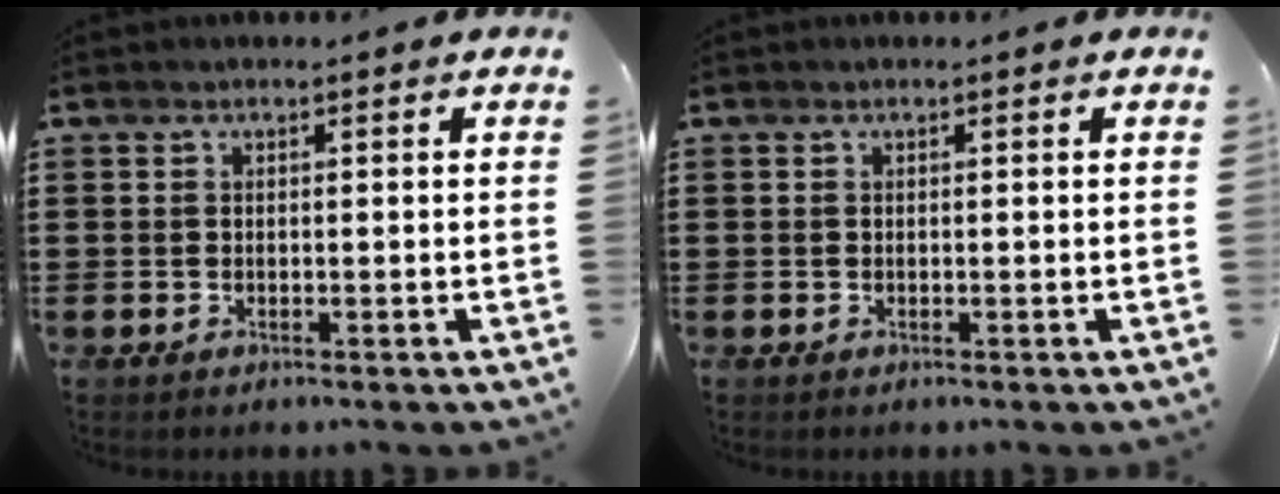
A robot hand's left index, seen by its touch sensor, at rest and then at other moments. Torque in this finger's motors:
{"motor_torque": [0.00, 0.00, 0.01, -0.01]}